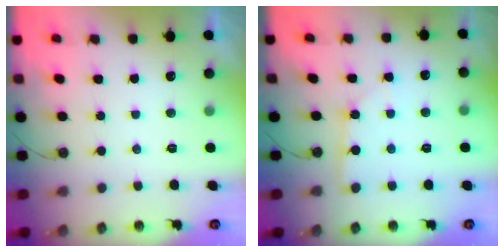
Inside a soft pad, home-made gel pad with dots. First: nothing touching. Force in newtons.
{"total": 2.5, "press": 2.5, "slide": 0.2}